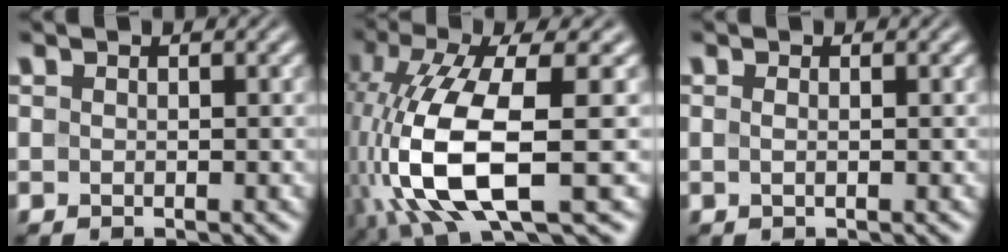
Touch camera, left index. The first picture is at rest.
{"total": 12.0, "force": [-2.5, 4.5, 10.9], "torque": [-0.237, -0.013, -0.044]}
{"total": 0.8, "force": [0.1, 0.3, 0.7], "torque": [-0.012, -0.003, -0.002]}